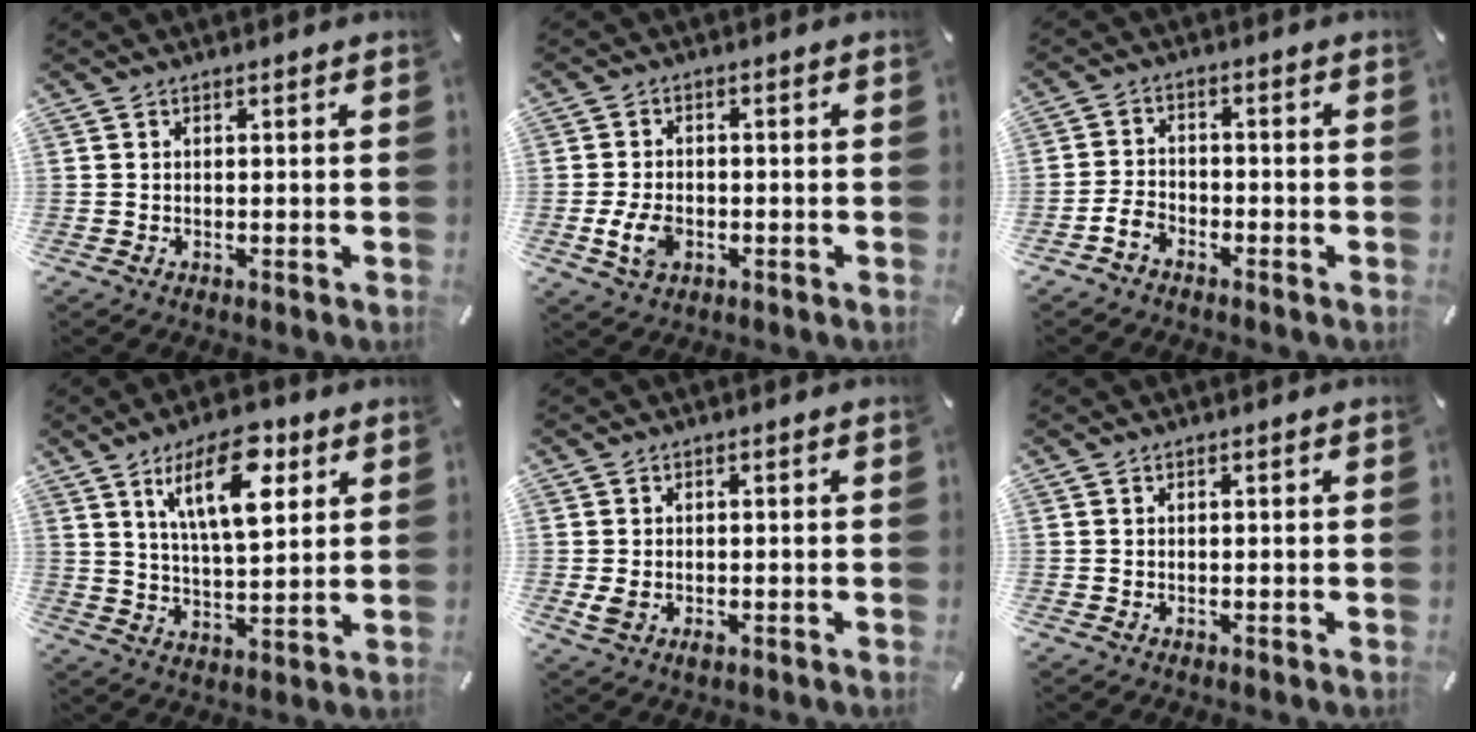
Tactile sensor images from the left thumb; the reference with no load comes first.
{"total": 5.8, "force": [-1.8, 4.0, 3.8], "torque": [-0.087, 0.004, -0.033]}
{"total": 4.1, "force": [-2.7, 2.5, 1.6], "torque": [-0.033, 0.014, -0.053]}
{"total": 15.3, "force": [7.7, 6.5, 11.4], "torque": [-0.193, -0.020, 0.127]}
{"total": 2.4, "force": [-0.7, 1.6, 1.7], "torque": [-0.033, 0.000, -0.010]}
{"total": 0.0}